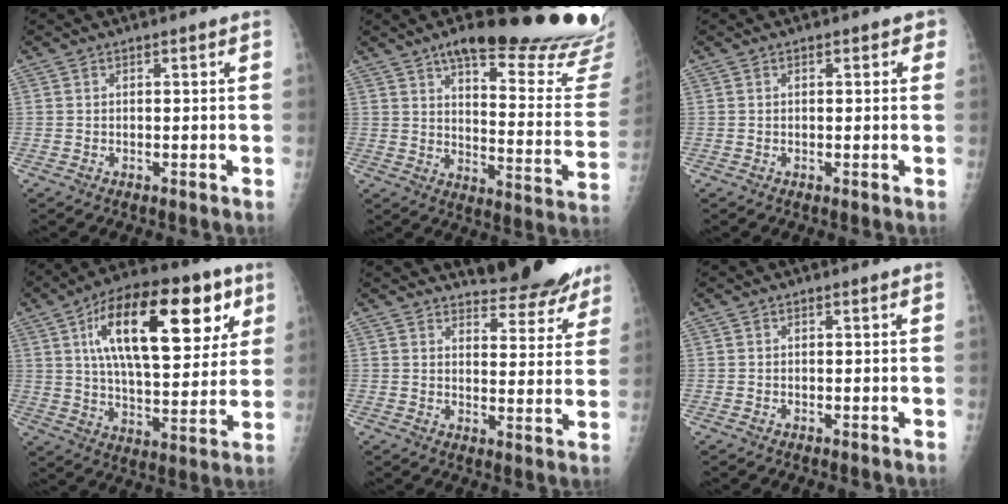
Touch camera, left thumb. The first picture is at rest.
{"total": 25.3, "force": [20.1, 4.7, 14.6], "torque": [-0.161, -0.135, 0.262]}
{"total": 1.3, "force": [0.5, 0.8, 0.9], "torque": [0.003, 0.003, 0.001]}
{"total": 25.4, "force": [9.7, 11.4, 20.5], "torque": [-0.288, -0.008, 0.153]}
{"total": 11.8, "force": [10.9, 3.4, 3.0], "torque": [-0.006, -0.079, 0.133]}
{"total": 0.0}